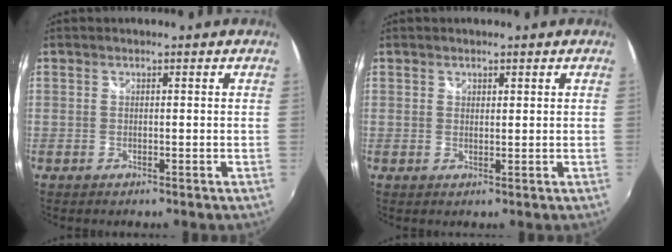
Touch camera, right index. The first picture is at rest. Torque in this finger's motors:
{"motor_torque": [-0.08, 0.00, -0.02, 0.00]}